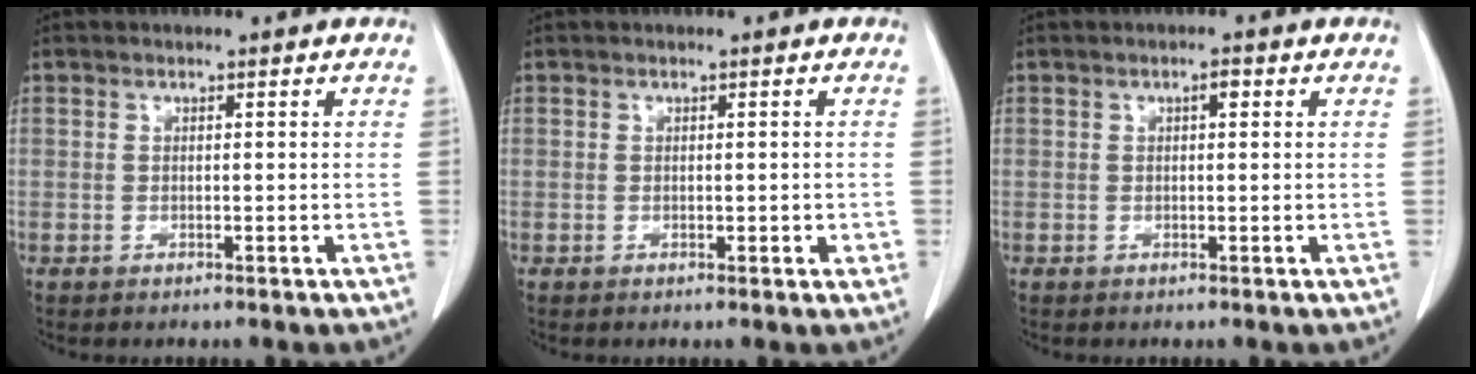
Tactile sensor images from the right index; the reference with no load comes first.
{"total": 1.4, "force": [-0.1, 0.8, 1.2], "torque": [-0.013, 0.001, 0.001]}
{"total": 1.2, "force": [0.4, 0.4, 1.1], "torque": [-0.016, 0.004, 0.005]}